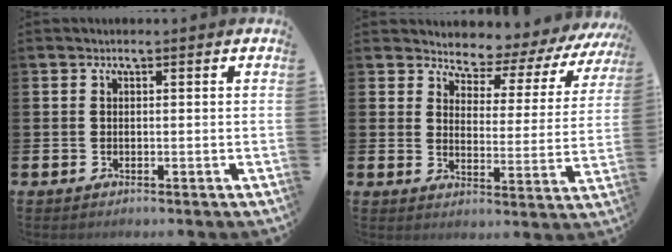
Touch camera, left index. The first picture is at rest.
{"total": 4.2, "force": [4.0, 1.4, -0.2], "torque": [-0.007, -0.048, 0.056]}